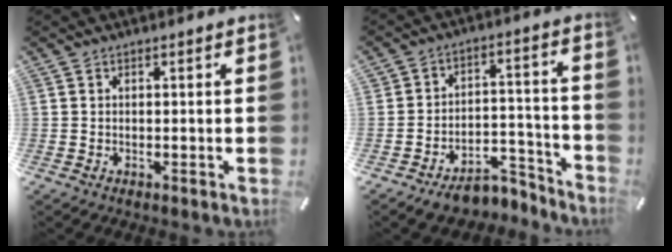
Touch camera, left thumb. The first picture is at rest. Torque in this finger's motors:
{"motor_torque": [-0.11, 0.24, 0.00, 0.08, 0.00]}